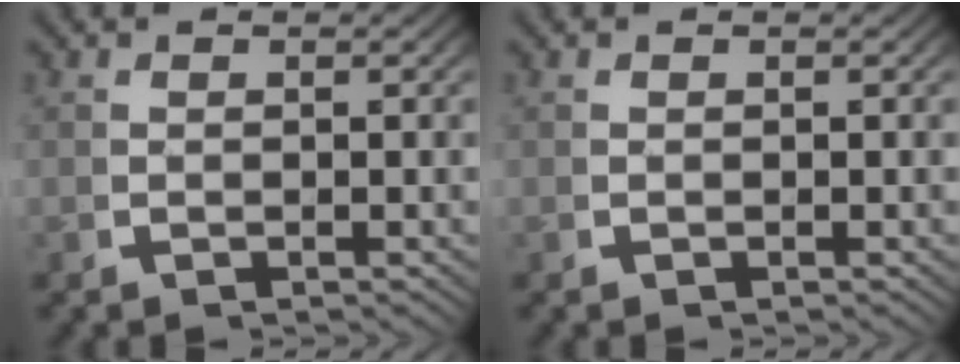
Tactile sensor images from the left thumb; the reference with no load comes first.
{"total": 0.0}